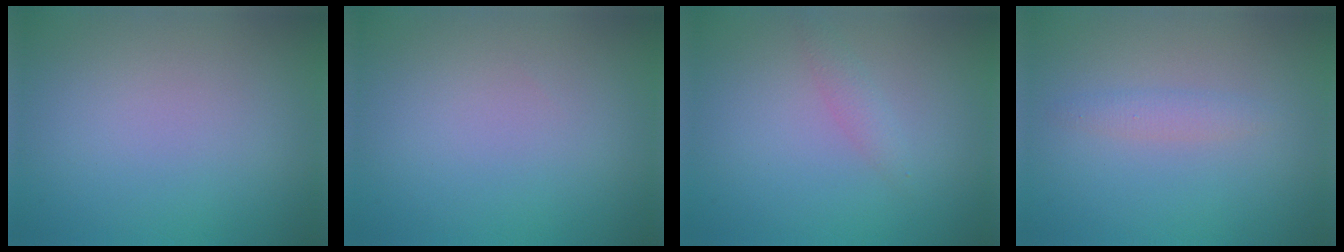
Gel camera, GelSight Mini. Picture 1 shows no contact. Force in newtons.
{"total": 0.0}
{"total": 1.2, "press": 1.2, "slide": 0.0}
{"total": 1.2, "press": 1.2, "slide": 0.0}